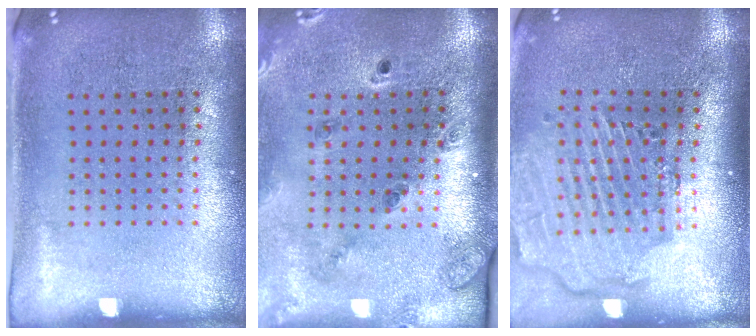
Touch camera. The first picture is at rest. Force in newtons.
{"total": 1.7, "press": 1.6, "slide": 0.5}
{"total": 2.8, "press": 2.3, "slide": 1.6}